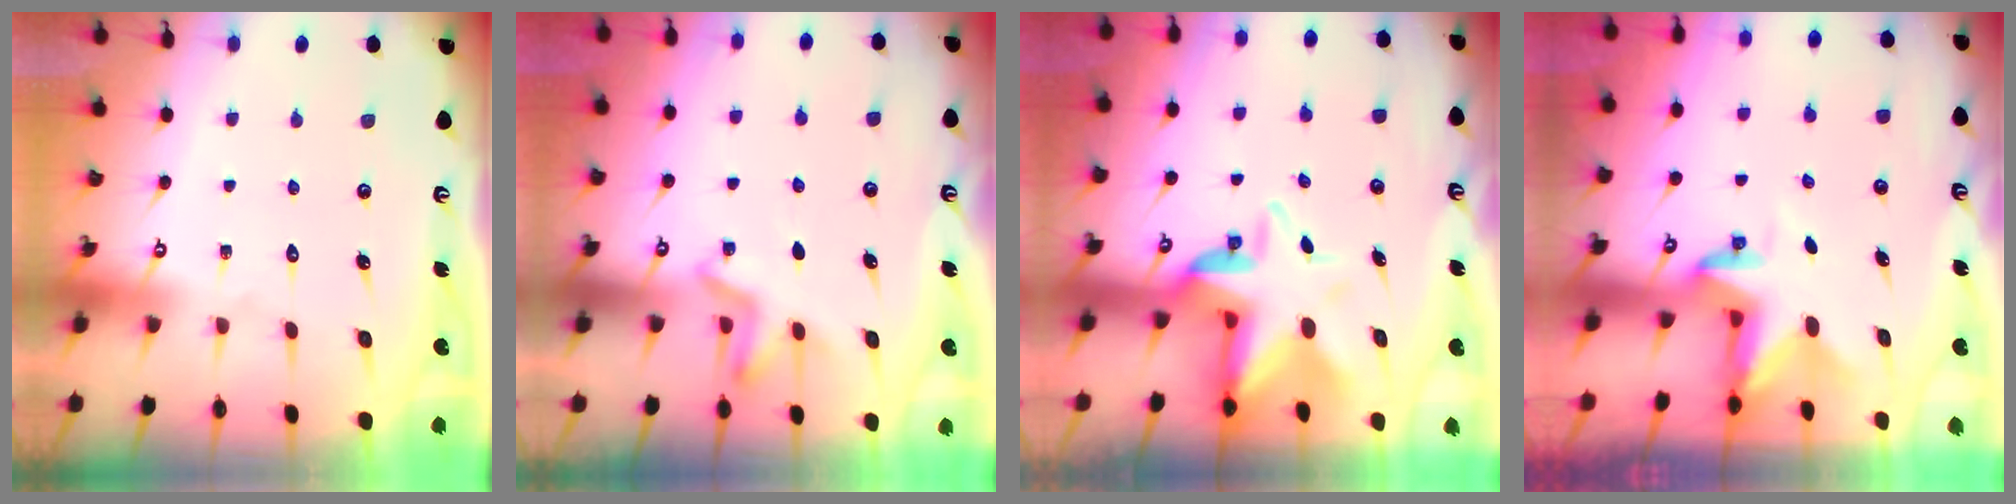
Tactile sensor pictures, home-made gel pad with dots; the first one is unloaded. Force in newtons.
{"total": 5.2, "press": 4.9, "slide": 1.8}
{"total": 8.4, "press": 8.2, "slide": 2.0}
{"total": 2.8, "press": 2.8, "slide": 0.2}